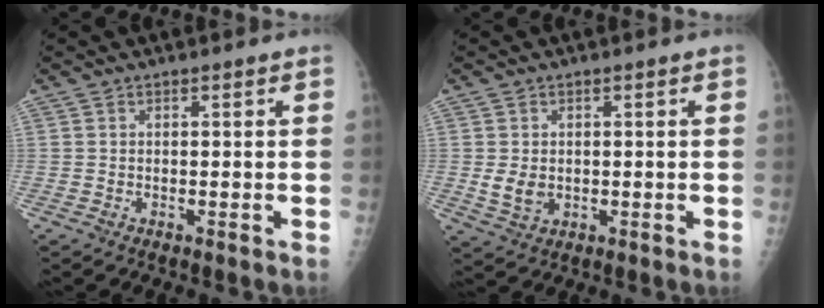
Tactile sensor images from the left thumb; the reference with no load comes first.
{"total": 3.7, "force": [0.1, 2.9, 2.4], "torque": [-0.034, -0.008, 0.012]}